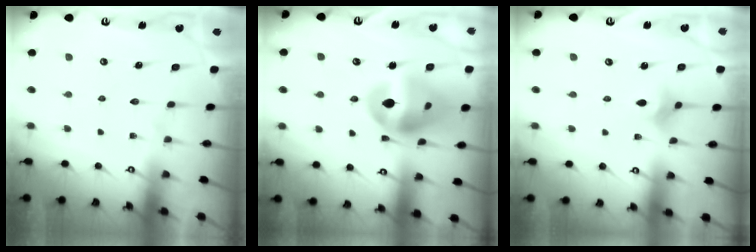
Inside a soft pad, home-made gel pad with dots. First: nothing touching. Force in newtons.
{"total": 16.3, "press": 16.2, "slide": 1.7}
{"total": 3.2, "press": 3.1, "slide": 0.6}